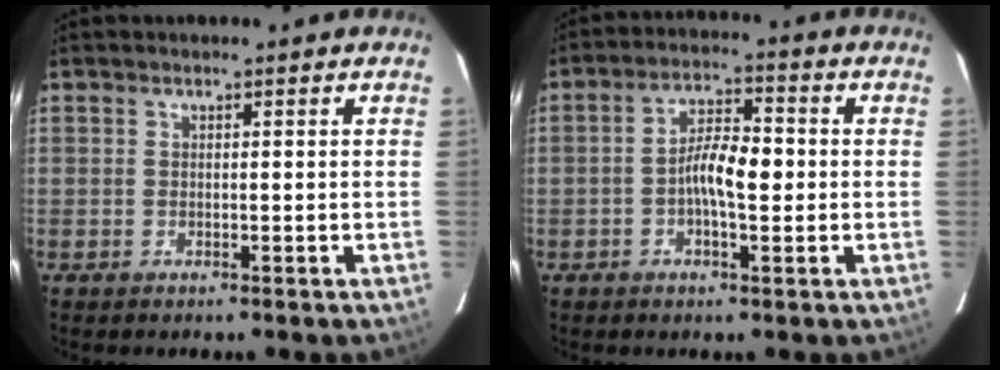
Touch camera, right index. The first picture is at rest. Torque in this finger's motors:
{"motor_torque": [0.26, -0.04, 0.41, 0.08]}